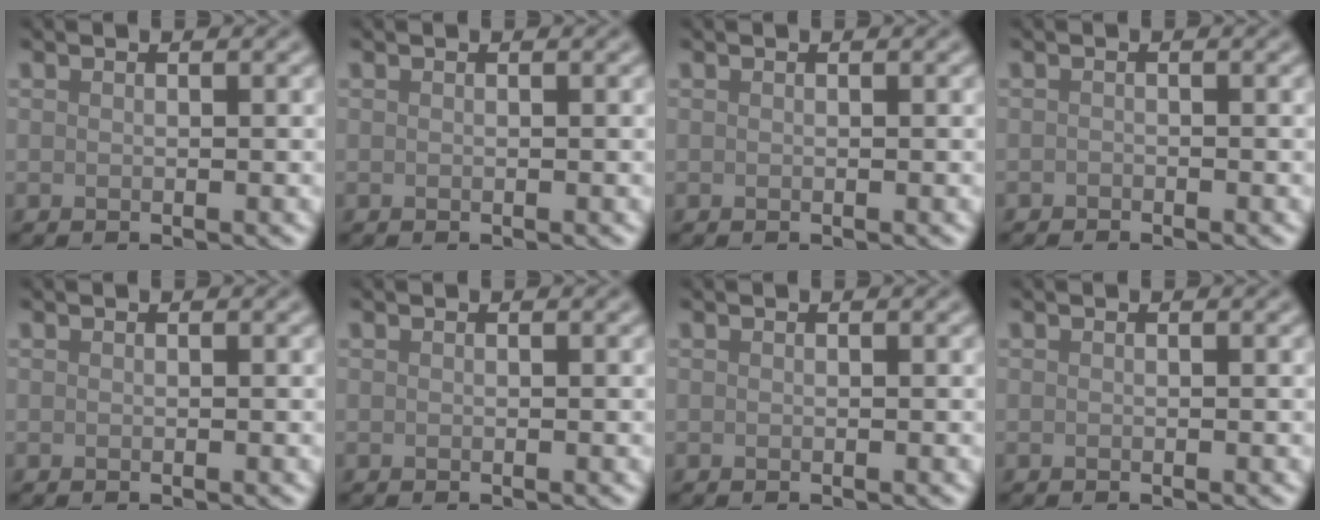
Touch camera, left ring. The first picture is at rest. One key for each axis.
{"total": 0.0}
{"total": 0.0}
{"total": 0.5, "fx": -0.5, "fy": 0.1, "fz": 0.0, "tx": 0.001, "ty": -0.001, "tz": -0.011}
{"total": 0.0}
{"total": 0.0}
{"total": 0.0}
{"total": 0.0}